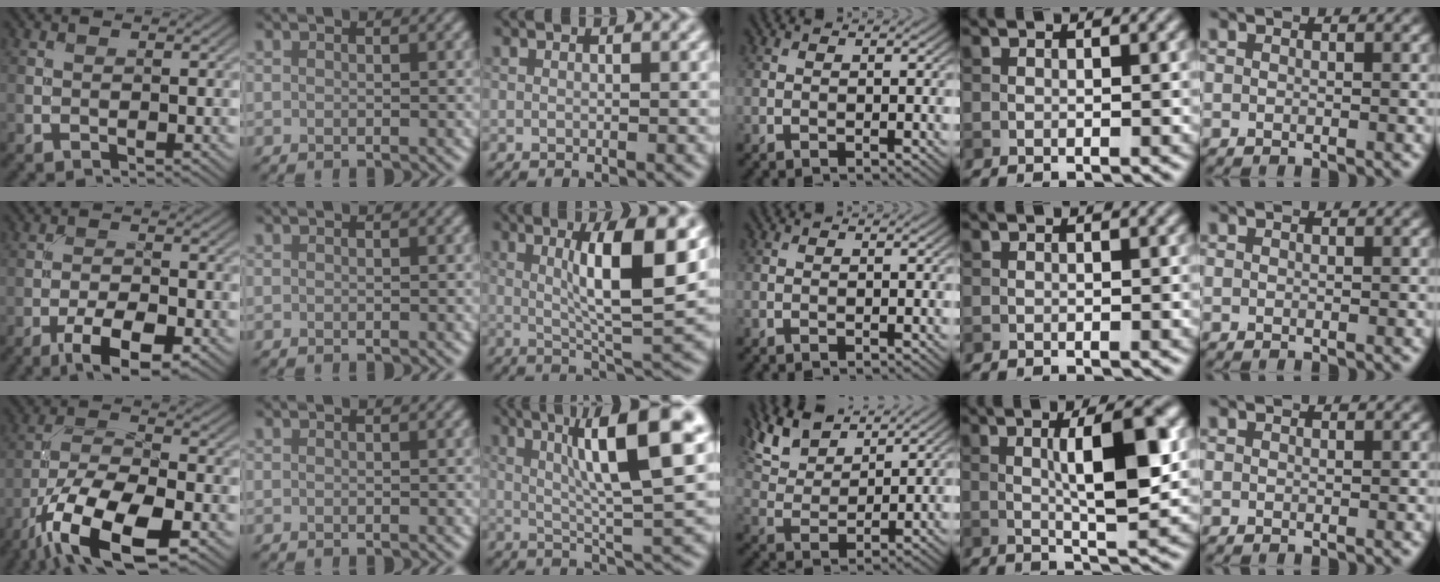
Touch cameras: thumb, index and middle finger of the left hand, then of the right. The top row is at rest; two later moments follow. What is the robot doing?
{"motion": "unscrew", "object": "medicine bottle"}